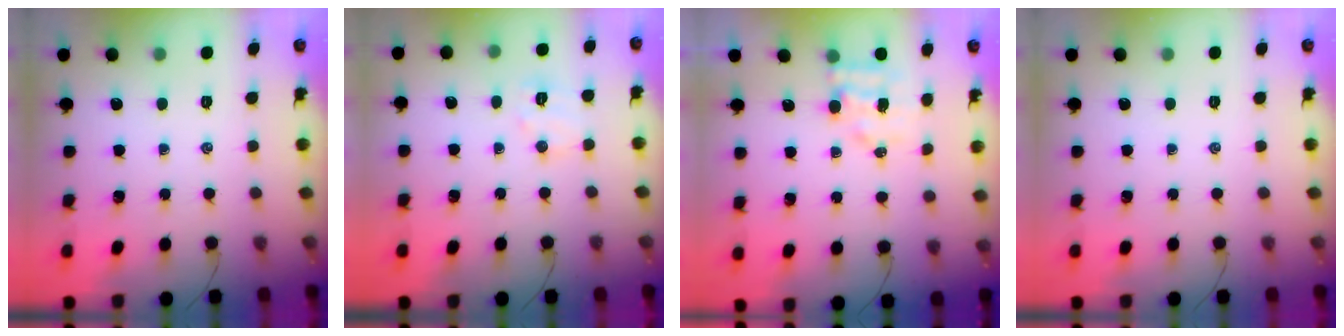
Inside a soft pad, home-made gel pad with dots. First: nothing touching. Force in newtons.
{"total": 6.0, "press": 5.9, "slide": 1.1}
{"total": 4.7, "press": 4.7, "slide": 0.5}
{"total": 0.0}